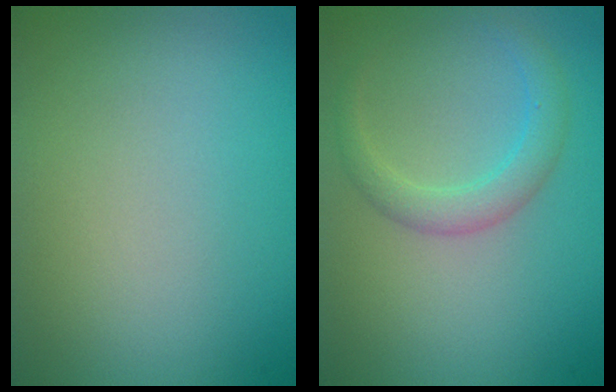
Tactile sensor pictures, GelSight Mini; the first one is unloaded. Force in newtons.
{"total": 2.5, "press": 2.5, "slide": 0.1}